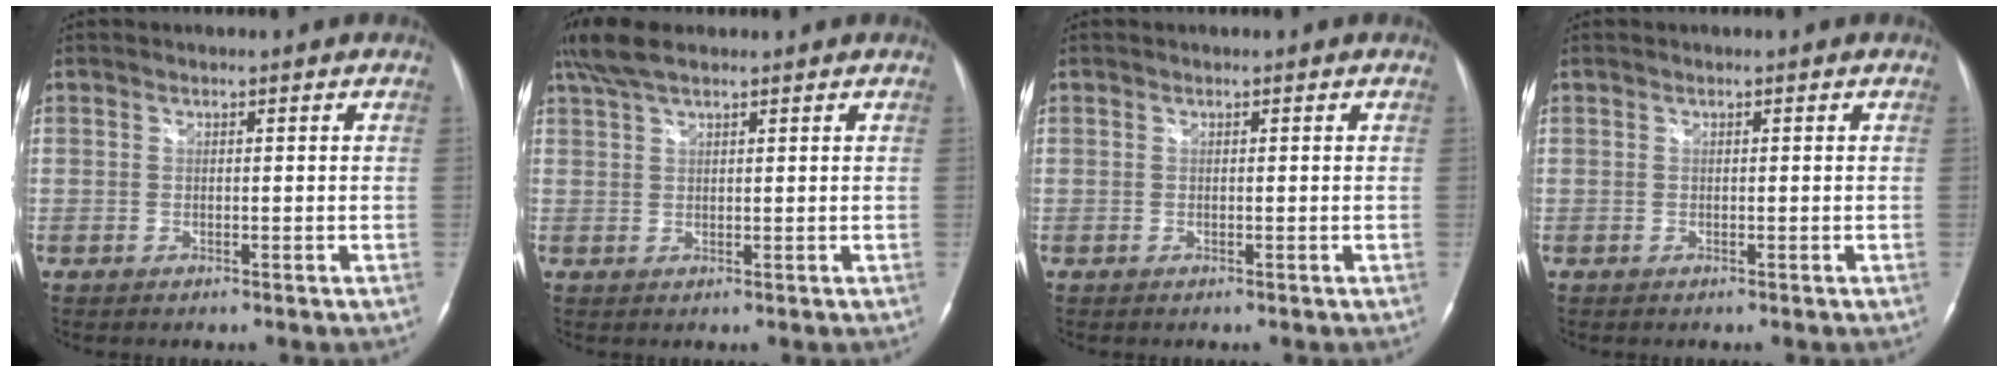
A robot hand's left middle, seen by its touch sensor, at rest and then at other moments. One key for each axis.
{"total": 5.3, "fx": 4.1, "fy": 1.3, "fz": 3.1, "tx": -0.074, "ty": 0.023, "tz": 0.084}
{"total": 0.0}
{"total": 0.0}